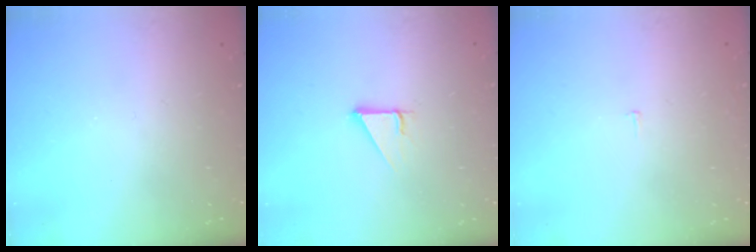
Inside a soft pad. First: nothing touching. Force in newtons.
{"total": 2.9, "press": 2.9, "slide": 0.1}
{"total": 2.2, "press": 2.2, "slide": 0.1}